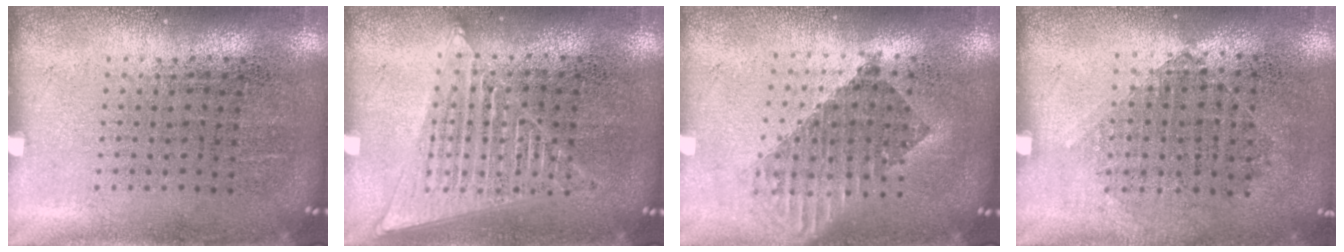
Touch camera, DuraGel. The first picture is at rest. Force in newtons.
{"total": 1.4, "press": 1.4, "slide": 0.1}
{"total": 1.6, "press": 1.4, "slide": 0.9}
{"total": 1.0, "press": 0.9, "slide": 0.4}